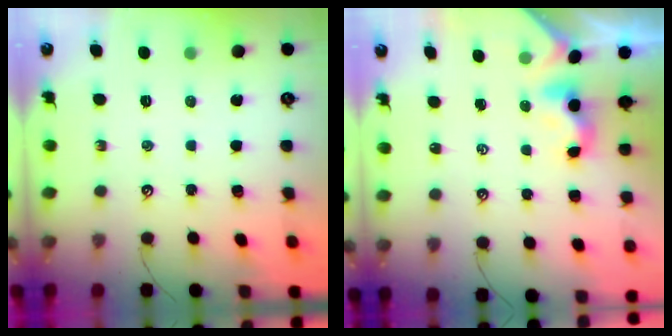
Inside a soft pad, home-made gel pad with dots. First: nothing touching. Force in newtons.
{"total": 0.0}